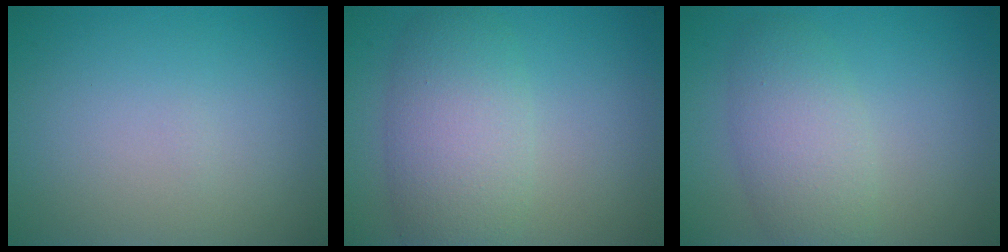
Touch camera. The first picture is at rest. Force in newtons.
{"total": 6.1, "press": 6.1, "slide": 0.5}
{"total": 4.3, "press": 4.3, "slide": 0.2}